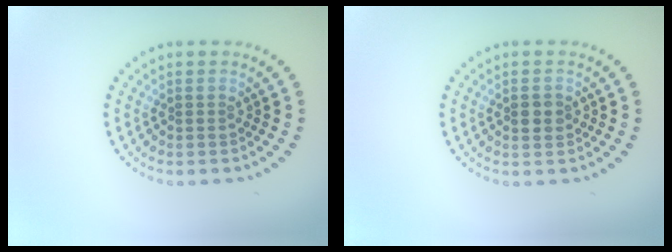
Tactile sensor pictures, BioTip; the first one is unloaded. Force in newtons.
{"total": 1.6, "press": 1.6, "slide": 0.2}